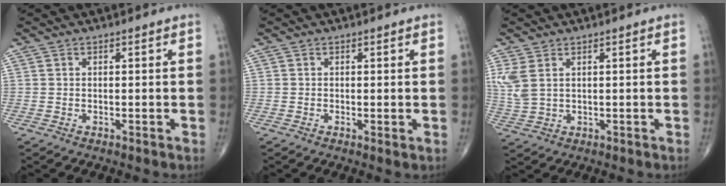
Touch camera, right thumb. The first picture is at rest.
{"total": 0.7, "force": [0.0, 0.2, 0.7], "torque": [-0.014, -0.004, -0.003]}
{"total": 5.0, "force": [1.9, 2.8, 3.7], "torque": [-0.099, 0.001, 0.048]}